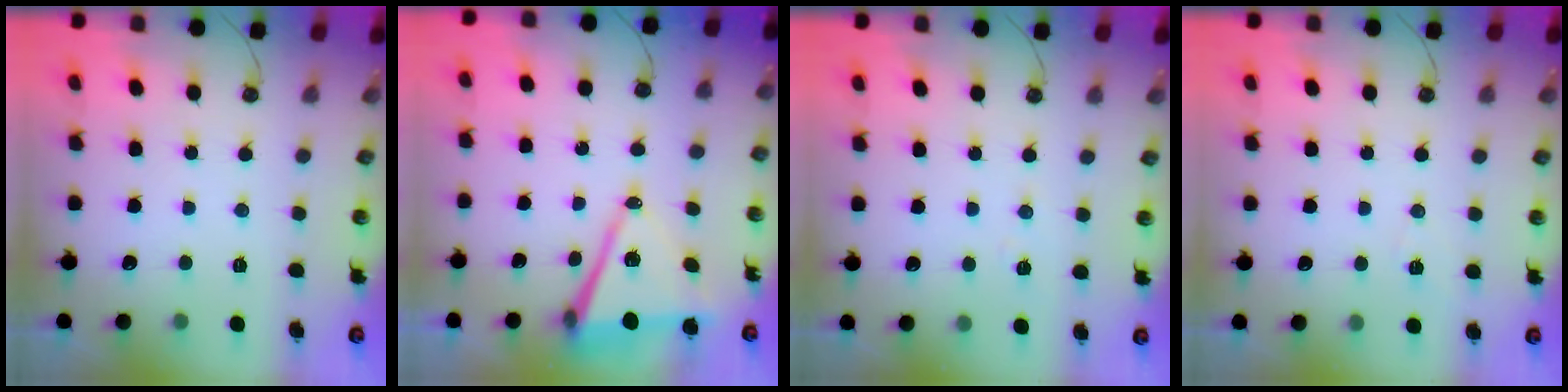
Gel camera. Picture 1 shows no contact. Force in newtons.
{"total": 10.6, "press": 9.8, "slide": 3.9}
{"total": 5.2, "press": 4.8, "slide": 1.8}
{"total": 2.7, "press": 2.3, "slide": 1.4}